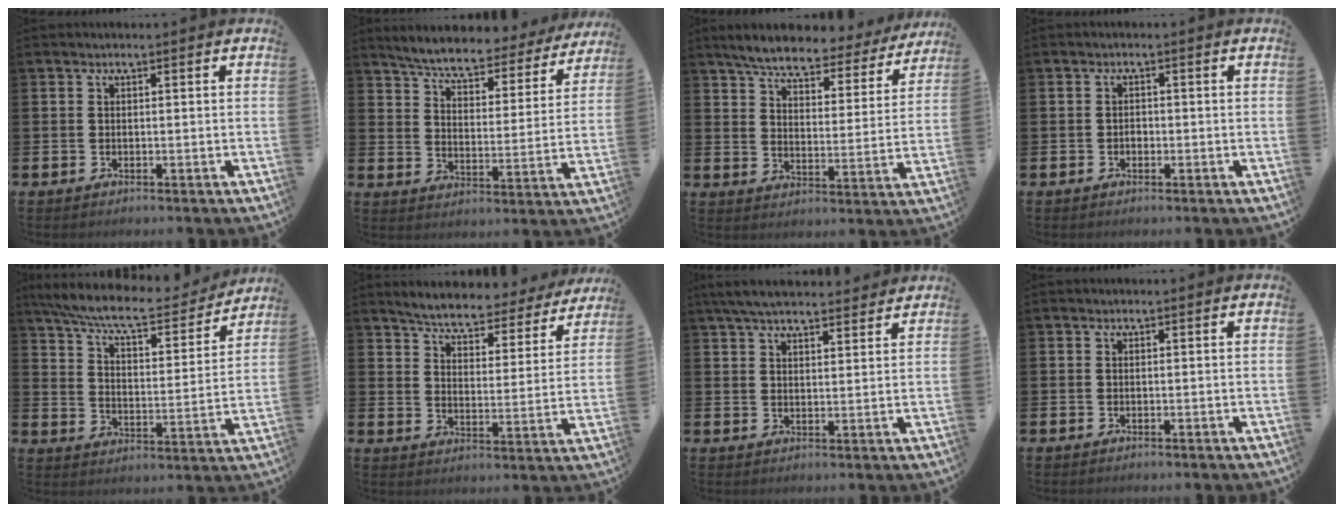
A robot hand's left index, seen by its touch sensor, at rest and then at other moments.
{"total": 6.4, "force": [6.0, 0.9, 2.2], "torque": [-0.073, -0.042, 0.099]}
{"total": 6.6, "force": [6.1, 1.0, 2.3], "torque": [-0.067, -0.040, 0.102]}
{"total": 0.9, "force": [-0.4, 0.7, 0.4], "torque": [-0.007, 0.003, -0.009]}
{"total": 9.7, "force": [8.7, 1.5, 3.9], "torque": [-0.107, -0.057, 0.147]}
{"total": 5.7, "force": [5.5, 0.7, 1.4], "torque": [-0.056, -0.040, 0.091]}
{"total": 5.8, "force": [5.4, 1.1, 1.8], "torque": [-0.048, -0.017, 0.100]}
{"total": 0.0}